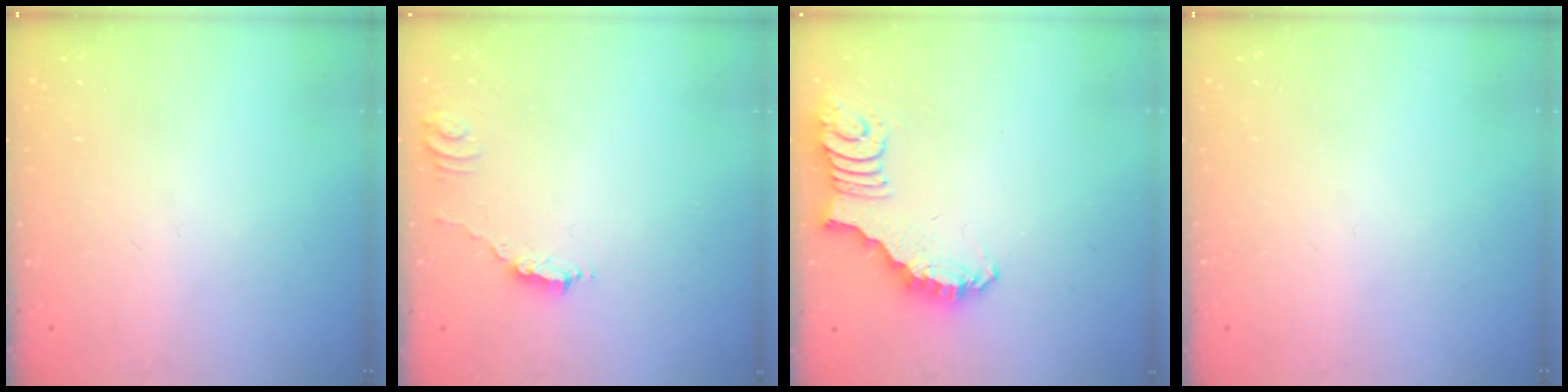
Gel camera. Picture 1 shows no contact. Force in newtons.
{"total": 1.8, "press": 1.8, "slide": 0.1}
{"total": 2.7, "press": 2.7, "slide": 0.5}
{"total": 0.0}